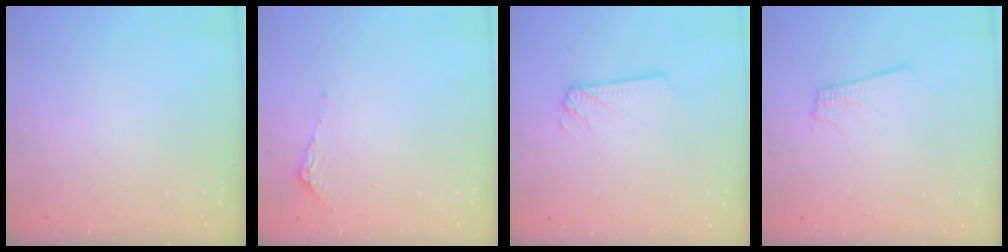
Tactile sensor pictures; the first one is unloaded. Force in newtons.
{"total": 6.5, "press": 6.4, "slide": 0.6}
{"total": 2.2, "press": 2.2, "slide": 0.0}
{"total": 2.9, "press": 2.9, "slide": 0.4}